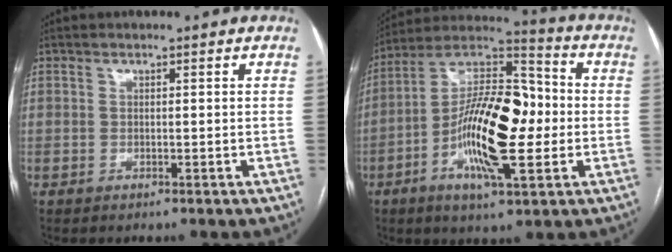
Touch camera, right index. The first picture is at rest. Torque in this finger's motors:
{"motor_torque": [2.14, 0.00, 0.57, 0.21]}